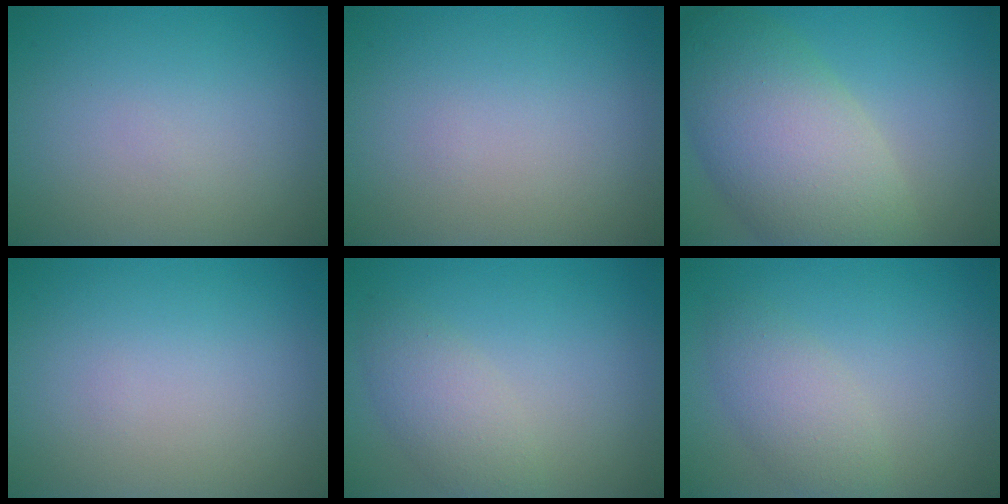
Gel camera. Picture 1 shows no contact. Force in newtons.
{"total": 0.0}
{"total": 9.8, "press": 9.8, "slide": 0.6}
{"total": 0.0}
{"total": 2.9, "press": 2.9, "slide": 0.2}
{"total": 3.0, "press": 3.0, "slide": 0.1}